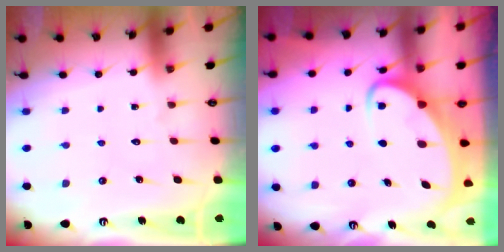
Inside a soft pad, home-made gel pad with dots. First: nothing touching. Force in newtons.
{"total": 5.8, "press": 5.8, "slide": 0.6}